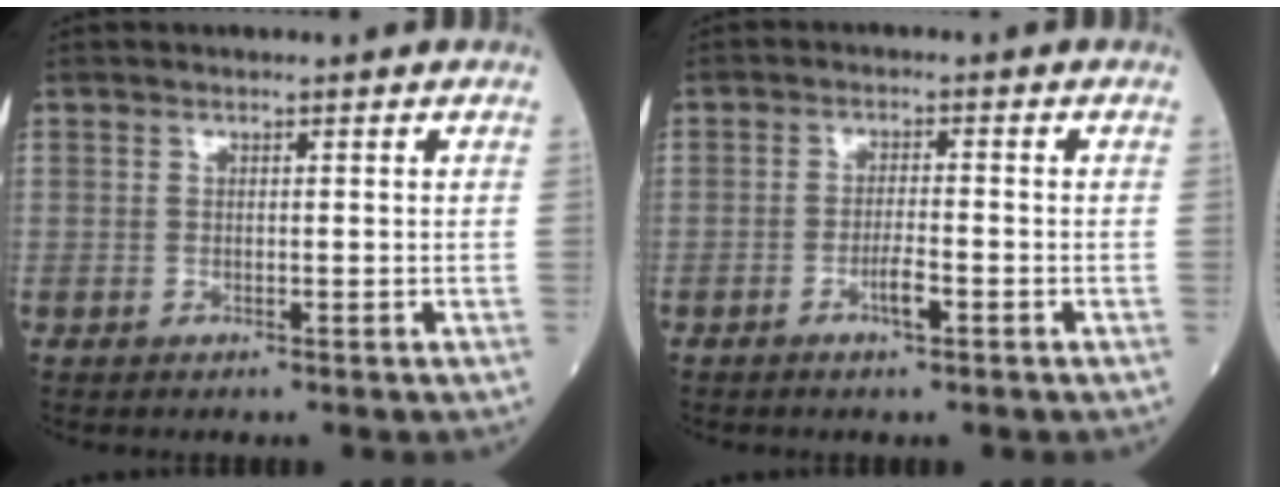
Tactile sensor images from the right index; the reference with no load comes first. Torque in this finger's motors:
{"motor_torque": [0.32, -0.46, 0.23, 0.06]}